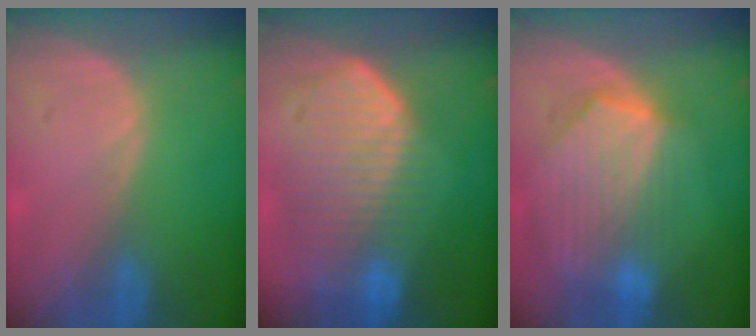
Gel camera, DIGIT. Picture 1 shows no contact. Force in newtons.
{"total": 10.8, "press": 9.5, "slide": 5.1}
{"total": 9.4, "press": 8.3, "slide": 4.4}